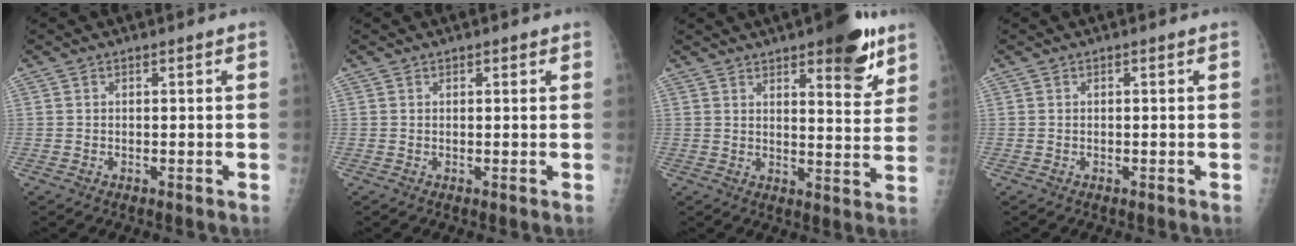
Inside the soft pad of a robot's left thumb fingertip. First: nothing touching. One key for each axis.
{"total": 0.6, "fx": 0.5, "fy": 0.3, "fz": 0.1, "tx": 0.001, "ty": -0.004, "tz": 0.005}
{"total": 12.1, "fx": 7.3, "fy": 3.8, "fz": 8.8, "tx": -0.086, "ty": -0.039, "tz": 0.098}
{"total": 0.0}